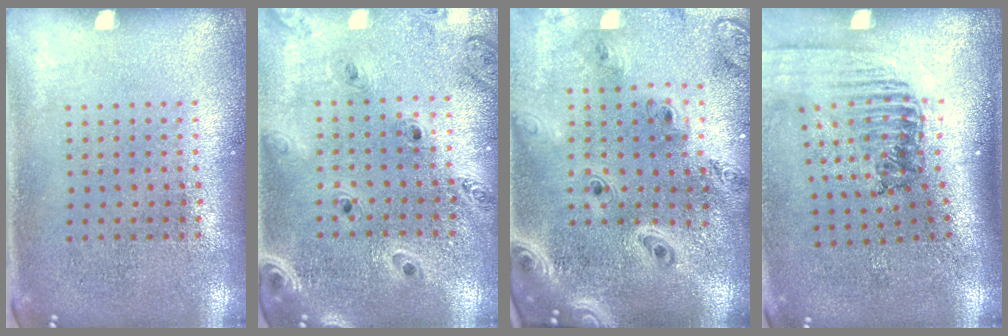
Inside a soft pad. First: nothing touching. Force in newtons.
{"total": 1.3, "press": 1.3, "slide": 0.1}
{"total": 2.9, "press": 2.5, "slide": 1.6}
{"total": 1.5, "press": 1.4, "slide": 0.4}